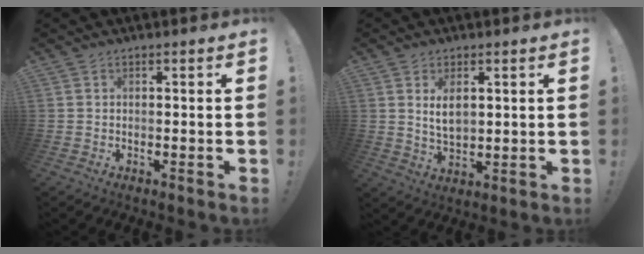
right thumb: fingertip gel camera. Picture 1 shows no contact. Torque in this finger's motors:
{"motor_torque": [-0.18, 0.09, -0.04, 0.14, 0.04]}